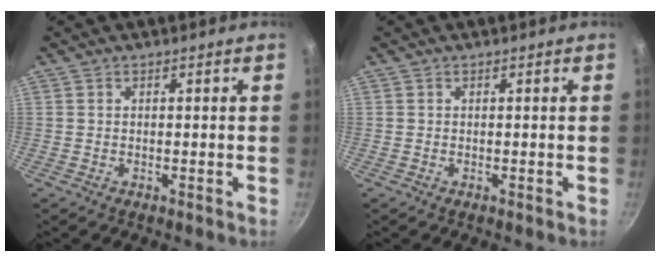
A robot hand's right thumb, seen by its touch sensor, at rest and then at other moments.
{"total": 0.0}